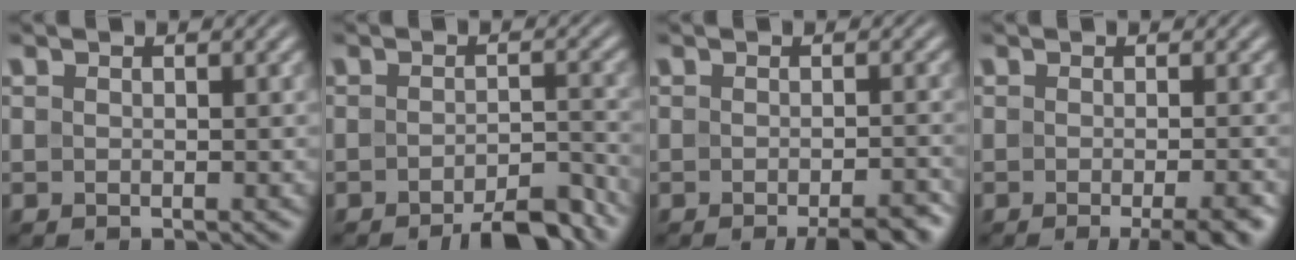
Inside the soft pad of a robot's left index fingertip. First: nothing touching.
{"total": 4.7, "force": [-3.7, 1.1, 2.7], "torque": [-0.035, 0.006, -0.052]}
{"total": 3.8, "force": [-2.6, 0.7, 2.7], "torque": [-0.031, 0.000, -0.034]}
{"total": 4.2, "force": [-2.1, 1.0, 3.5], "torque": [-0.031, -0.002, -0.025]}